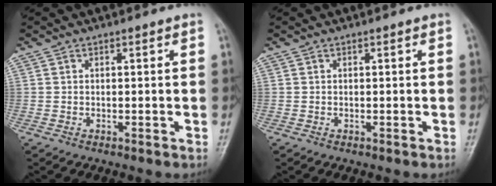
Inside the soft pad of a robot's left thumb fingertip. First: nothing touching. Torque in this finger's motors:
{"motor_torque": [0.00, 0.00, 0.07, -0.07, 0.00]}